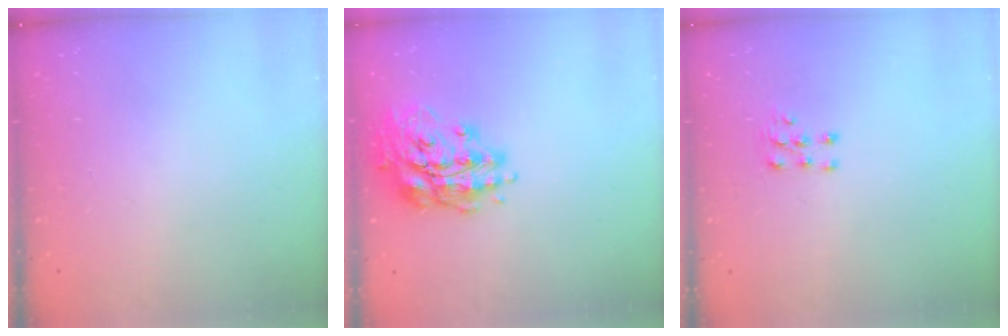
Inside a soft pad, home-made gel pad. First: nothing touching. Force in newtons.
{"total": 16.1, "press": 15.9, "slide": 2.1}
{"total": 5.3, "press": 5.3, "slide": 0.4}